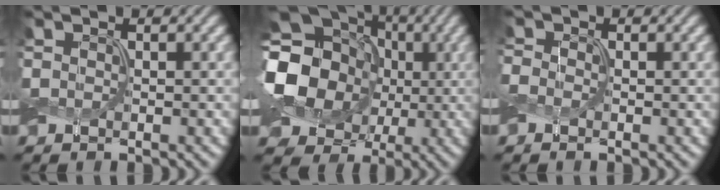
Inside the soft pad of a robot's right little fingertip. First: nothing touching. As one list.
[{"total": 15.4, "force": [0.2, 13.4, 7.6], "torque": [-0.182, 0.008, -0.030]}, {"total": 1.0, "force": [-0.7, 0.7, 0.4], "torque": [-0.008, 0.004, -0.017]}]